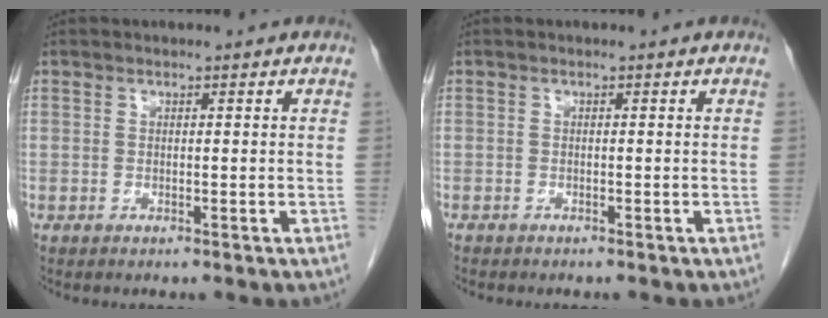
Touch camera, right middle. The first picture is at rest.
{"total": 0.8, "force": [-0.7, 0.2, 0.2], "torque": [-0.010, -0.001, -0.013]}